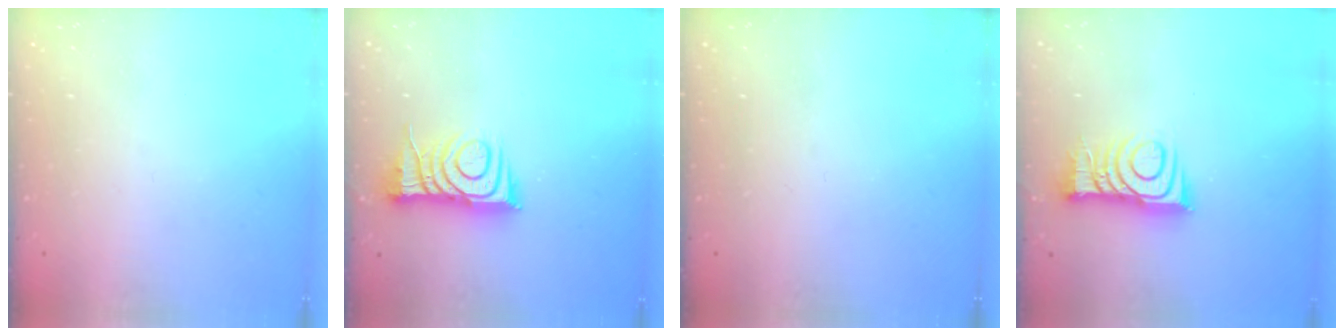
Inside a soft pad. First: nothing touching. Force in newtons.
{"total": 10.0, "press": 10.0, "slide": 0.3}
{"total": 0.0}
{"total": 10.3, "press": 10.3, "slide": 0.4}